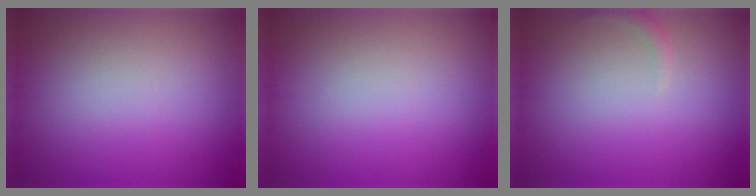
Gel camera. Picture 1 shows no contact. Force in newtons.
{"total": 0.0}
{"total": 0.8, "press": 0.7, "slide": 0.1}